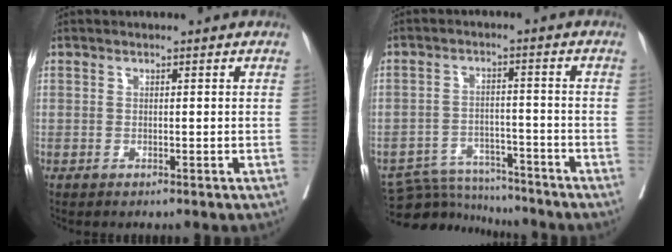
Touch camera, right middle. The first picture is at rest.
{"total": 8.6, "force": [-8.5, 1.5, -0.3], "torque": [0.007, 0.010, -0.140]}